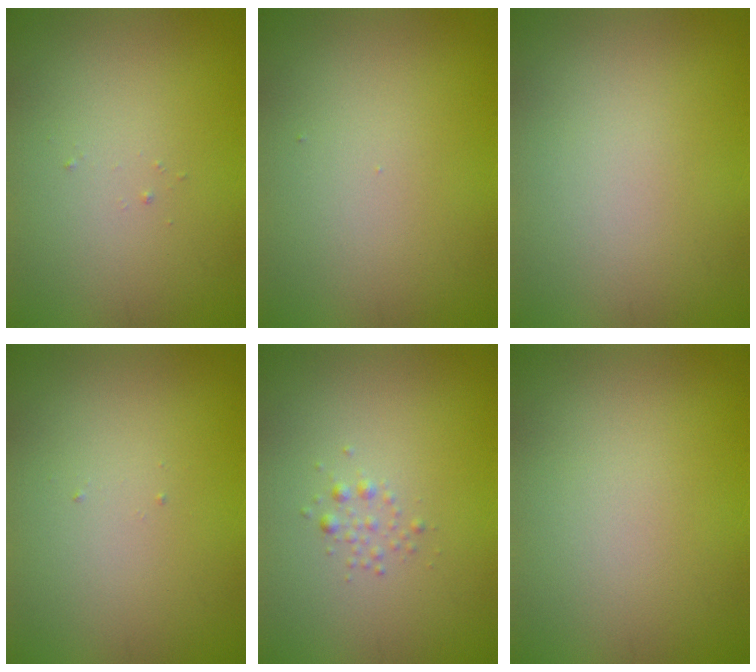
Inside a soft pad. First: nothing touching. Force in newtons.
{"total": 0.0}
{"total": 0.0}
{"total": 0.0}
{"total": 0.9, "press": 0.9, "slide": 0.0}
{"total": 0.0}